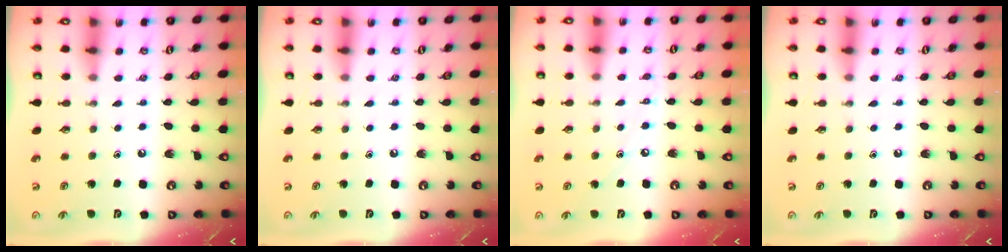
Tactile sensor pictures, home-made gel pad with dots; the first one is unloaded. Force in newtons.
{"total": 0.0}
{"total": 5.3, "press": 5.3, "slide": 0.6}
{"total": 0.0}